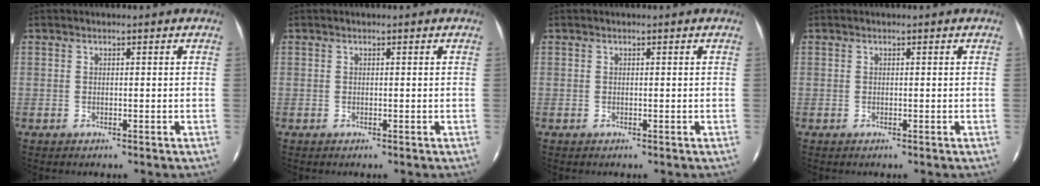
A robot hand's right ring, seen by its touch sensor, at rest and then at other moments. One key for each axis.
{"total": 0.0}
{"total": 0.0}
{"total": 0.0}